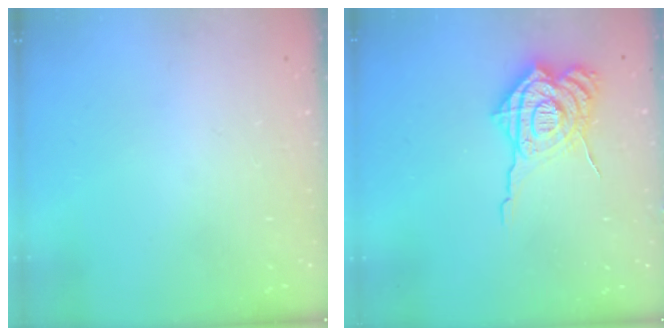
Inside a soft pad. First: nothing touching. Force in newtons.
{"total": 16.1, "press": 16.0, "slide": 1.7}